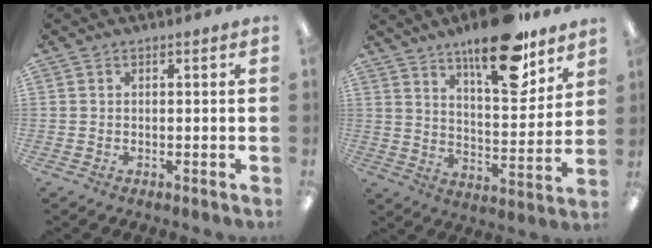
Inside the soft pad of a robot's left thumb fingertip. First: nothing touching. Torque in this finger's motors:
{"motor_torque": [1.20, 0.36, 1.49, -1.33, 0.13]}